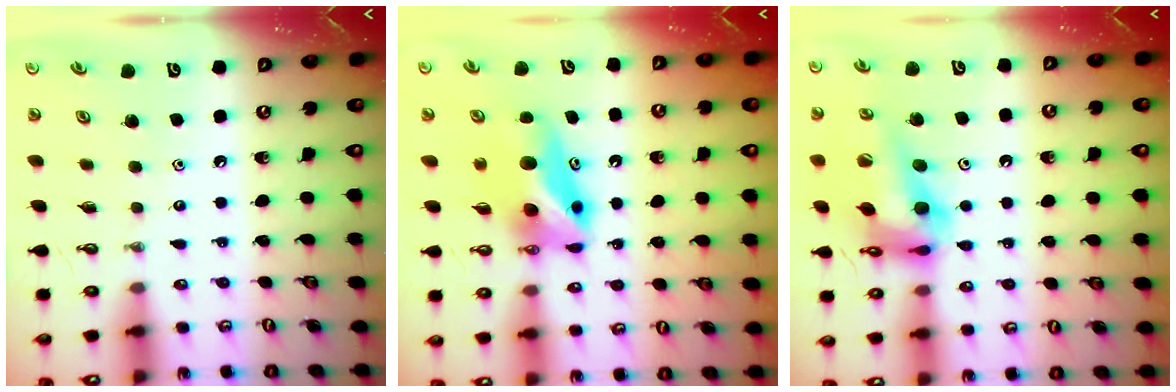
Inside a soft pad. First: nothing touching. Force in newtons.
{"total": 9.2, "press": 7.9, "slide": 4.8}
{"total": 16.7, "press": 16.7, "slide": 1.4}